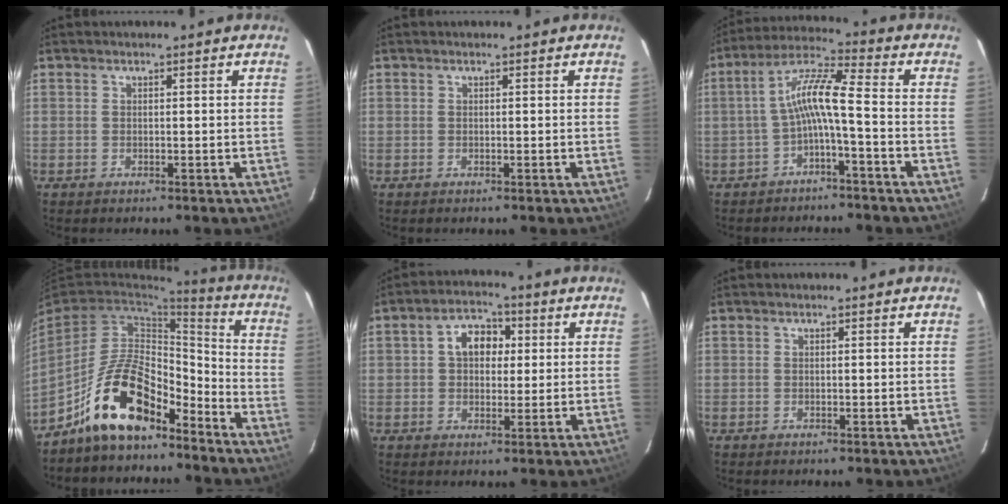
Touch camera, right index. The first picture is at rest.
{"total": 0.0}
{"total": 7.7, "force": [-2.3, 0.5, 7.3], "torque": [-0.167, 0.022, -0.044]}
{"total": 15.0, "force": [-10.6, 6.3, 8.6], "torque": [-0.171, 0.029, -0.183]}
{"total": 6.8, "force": [1.4, 4.9, 4.4], "torque": [-0.074, 0.027, 0.025]}
{"total": 0.0}